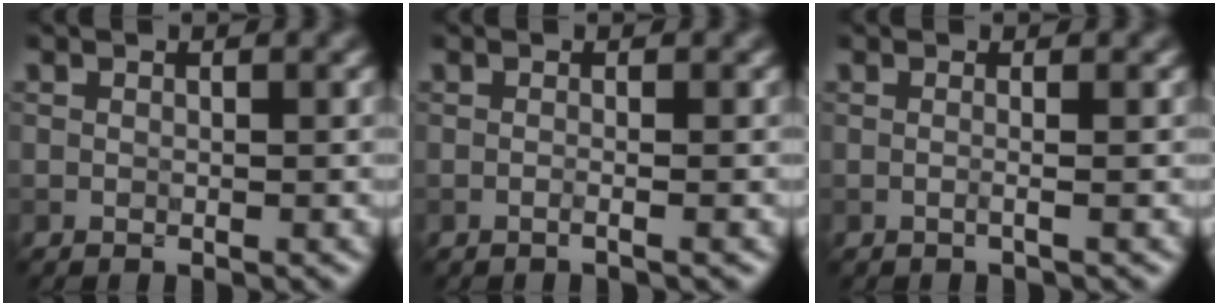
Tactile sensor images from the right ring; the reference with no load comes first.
{"total": 1.3, "force": [-0.1, 0.6, 1.2], "torque": [0.006, -0.009, -0.022]}
{"total": 1.5, "force": [0.2, 0.7, 1.3], "torque": [-0.007, -0.011, -0.020]}